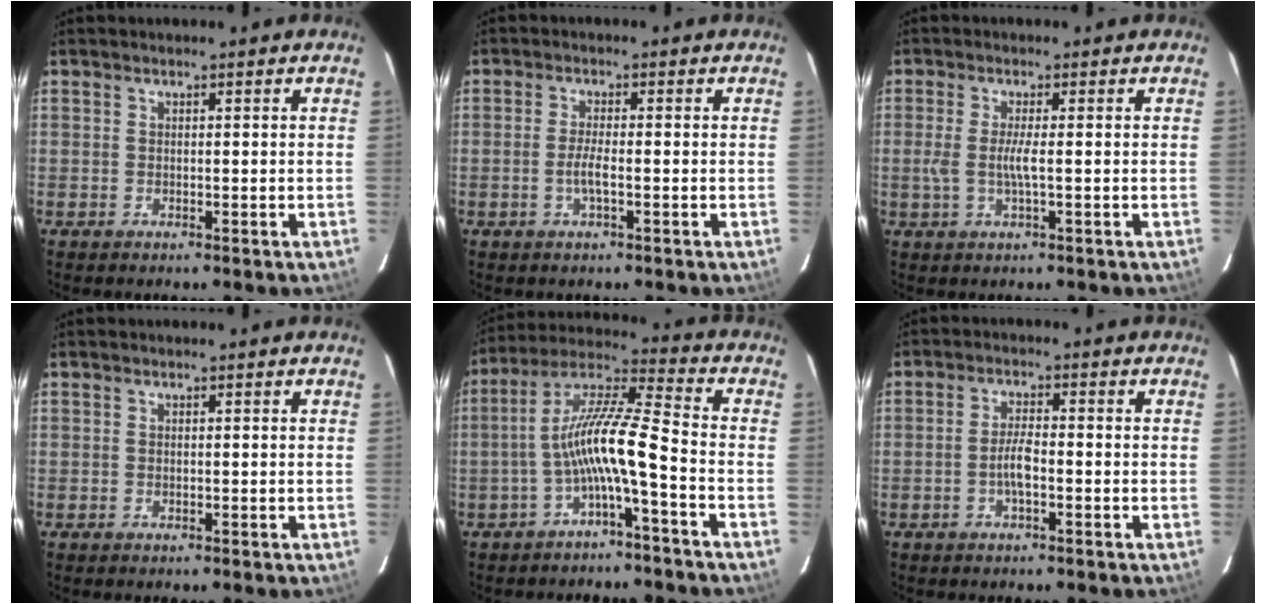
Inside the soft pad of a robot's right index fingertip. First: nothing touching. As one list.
[{"total": 2.6, "force": [-1.0, 0.2, 2.5], "torque": [-0.050, -0.004, -0.018]}, {"total": 3.5, "force": [-0.4, -0.1, 3.5], "torque": [-0.073, -0.002, -0.009]}, {"total": 0.0}, {"total": 10.6, "force": [-3.7, 0.5, 9.9], "torque": [-0.208, 0.018, -0.071]}, {"total": 3.5, "force": [-1.3, 0.8, 3.1], "torque": [-0.065, 0.003, -0.024]}]